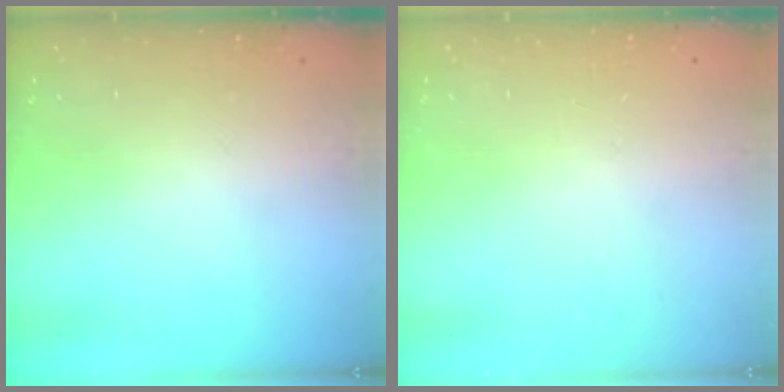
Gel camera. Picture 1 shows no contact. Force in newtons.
{"total": 2.6, "press": 2.6, "slide": 0.2}